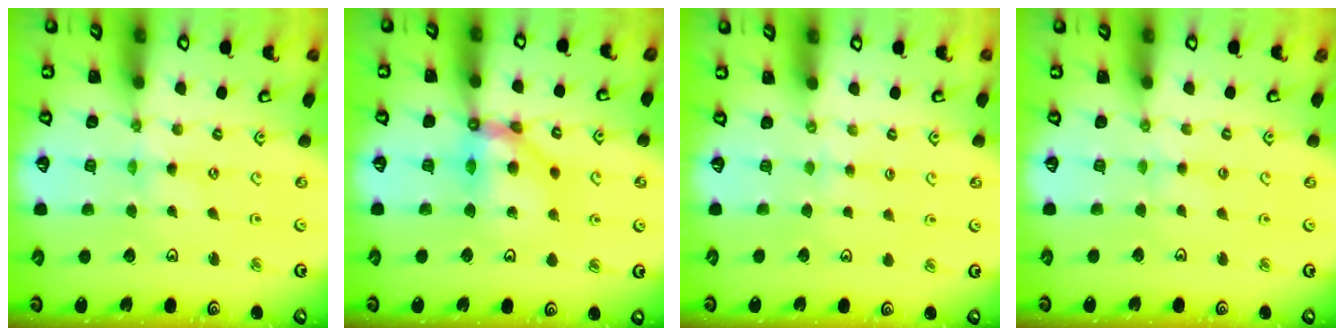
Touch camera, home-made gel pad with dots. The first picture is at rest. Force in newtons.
{"total": 9.4, "press": 9.4, "slide": 1.1}
{"total": 2.1, "press": 2.1, "slide": 0.4}
{"total": 1.9, "press": 1.8, "slide": 0.4}